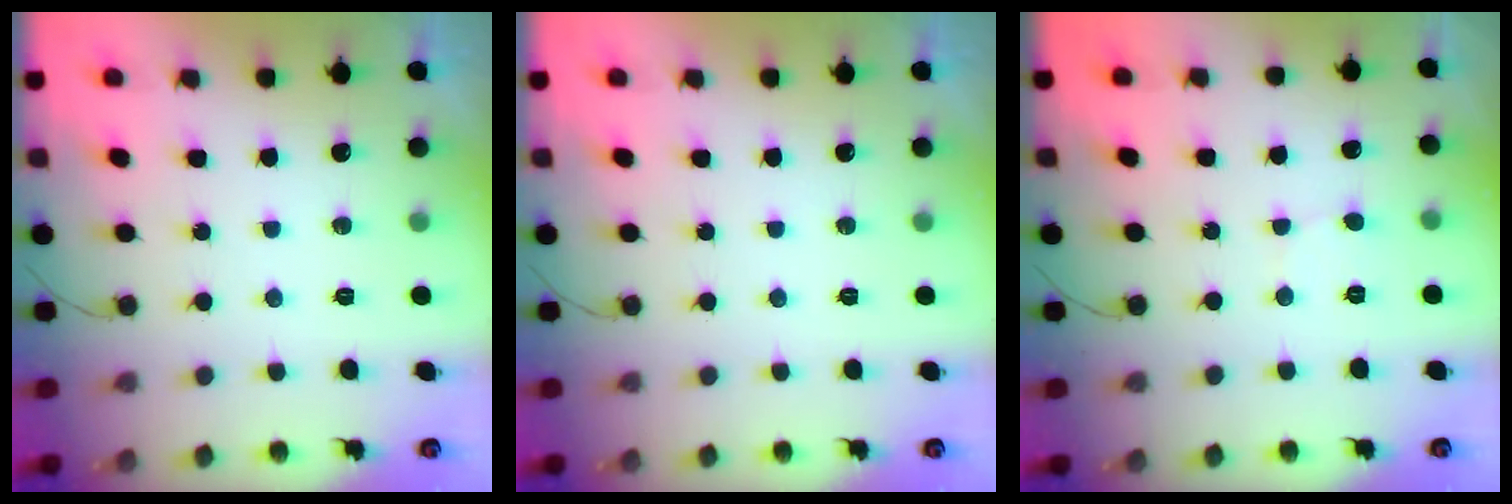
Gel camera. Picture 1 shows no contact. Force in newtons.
{"total": 0.0}
{"total": 2.6, "press": 2.6, "slide": 0.2}